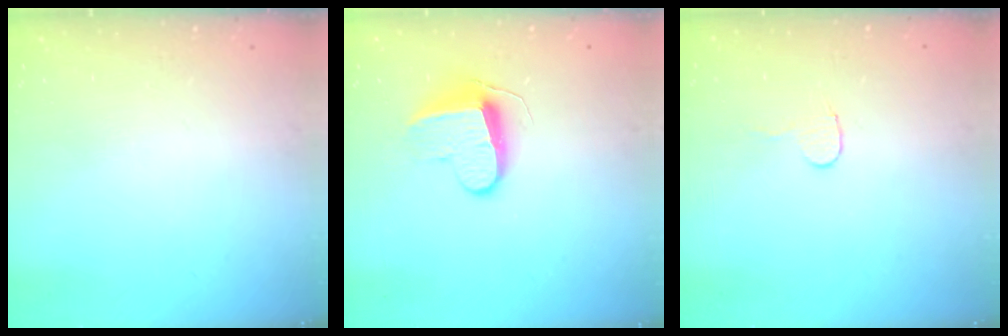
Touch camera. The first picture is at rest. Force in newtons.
{"total": 9.6, "press": 9.6, "slide": 0.3}
{"total": 5.0, "press": 5.0, "slide": 0.4}